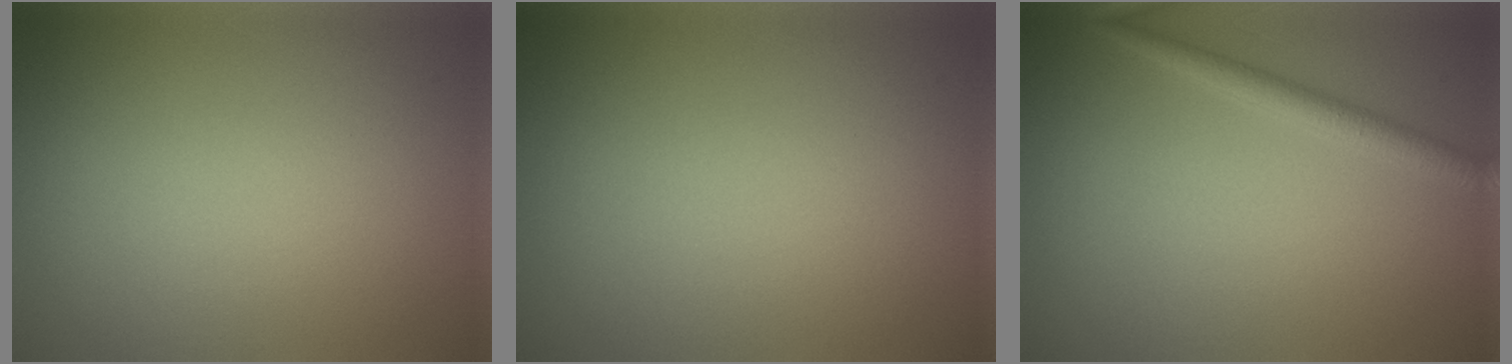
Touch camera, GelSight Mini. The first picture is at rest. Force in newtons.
{"total": 0.0}
{"total": 1.9, "press": 1.9, "slide": 0.1}